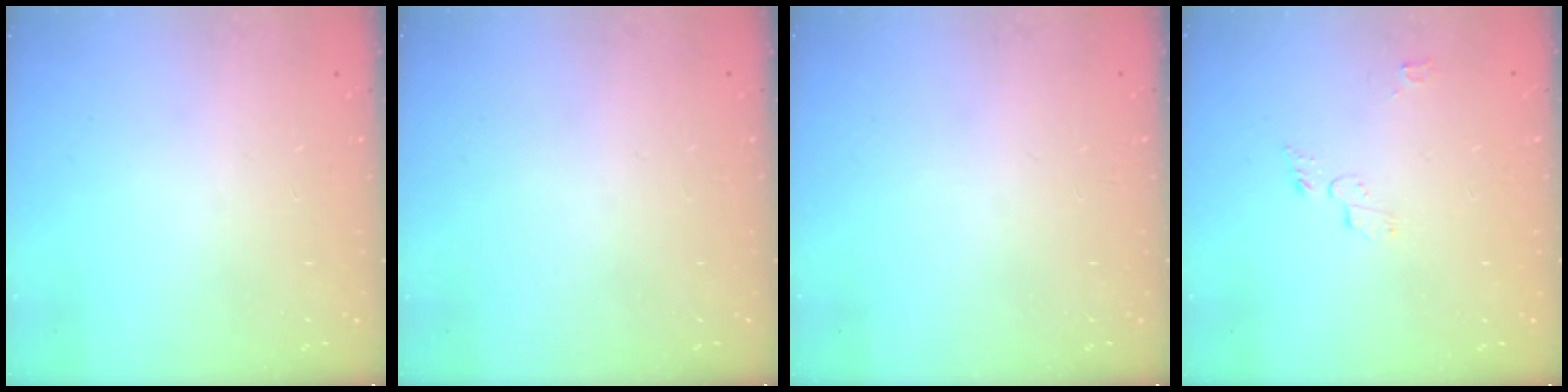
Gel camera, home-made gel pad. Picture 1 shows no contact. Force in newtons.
{"total": 0.0}
{"total": 0.0}
{"total": 4.6, "press": 4.6, "slide": 0.5}